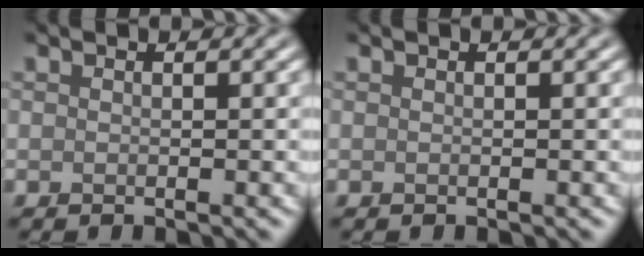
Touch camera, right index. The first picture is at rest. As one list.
[{"total": 0.0}]